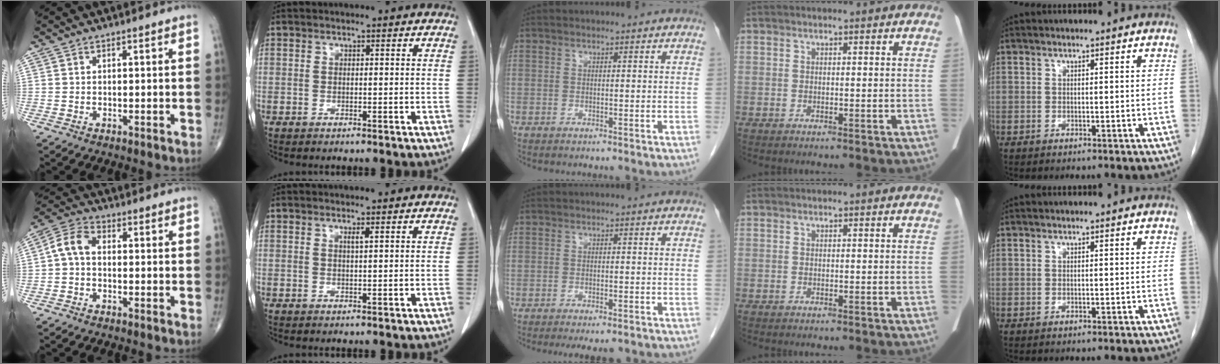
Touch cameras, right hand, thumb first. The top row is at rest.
{"thumb": {"total": 5.5, "force": [-0.2, 3.7, 4.2], "torque": [-0.077, 0.019, -0.016]}, "index": {"total": 0.8, "force": [0.4, -0.1, 0.6], "torque": [-0.015, -0.001, 0.009]}, "middle": {"total": 5.7, "force": [-4.8, 1.5, 2.7], "torque": [-0.029, -0.008, -0.063]}}